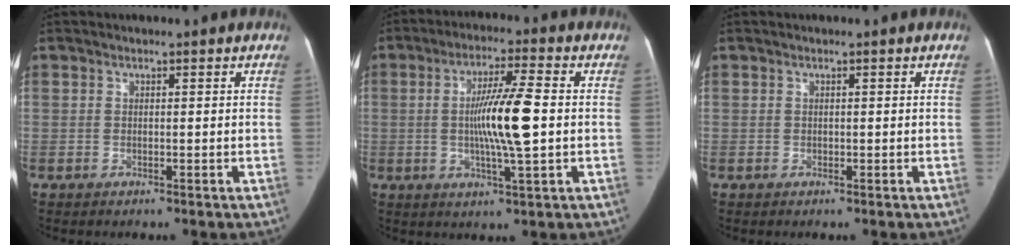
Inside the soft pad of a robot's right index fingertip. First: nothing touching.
{"total": 10.6, "force": [-0.2, 0.7, 10.6], "torque": [-0.194, 0.003, -0.006]}
{"total": 0.0}